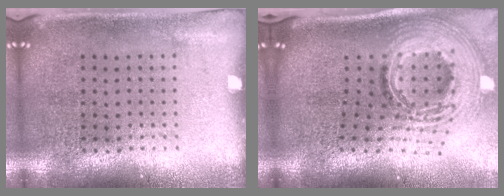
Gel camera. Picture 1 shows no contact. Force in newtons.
{"total": 2.9, "press": 2.0, "slide": 2.0}